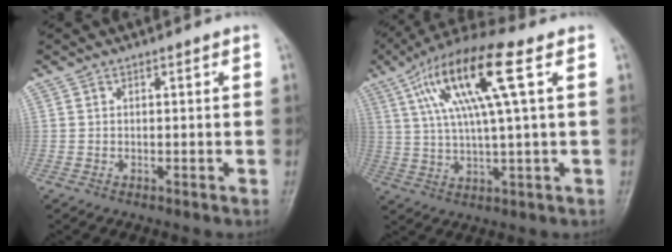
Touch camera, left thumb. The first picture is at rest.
{"total": 15.4, "force": [5.3, 2.5, 14.3], "torque": [-0.287, 0.016, 0.093]}